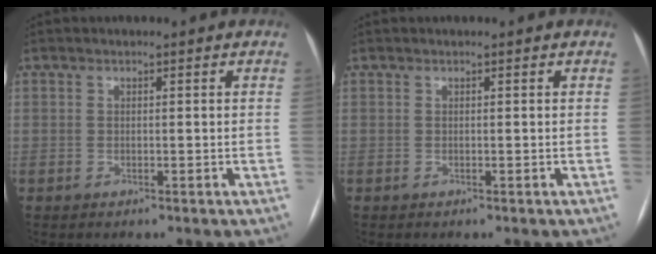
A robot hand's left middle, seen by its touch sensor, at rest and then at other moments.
{"total": 0.0}